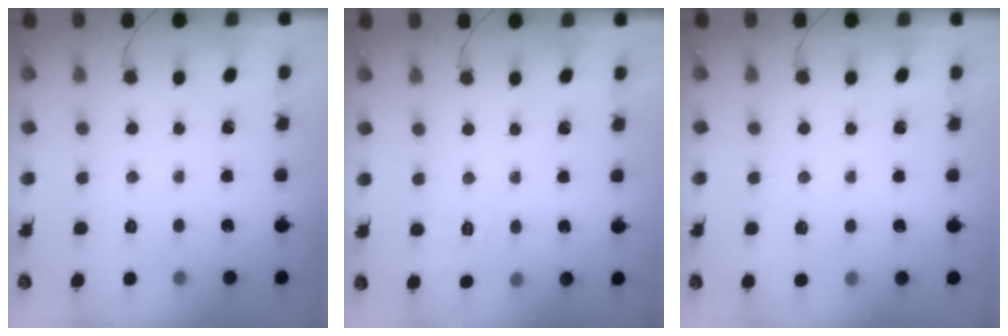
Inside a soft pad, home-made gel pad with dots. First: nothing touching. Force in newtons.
{"total": 7.2, "press": 6.9, "slide": 2.1}
{"total": 6.8, "press": 6.6, "slide": 1.6}